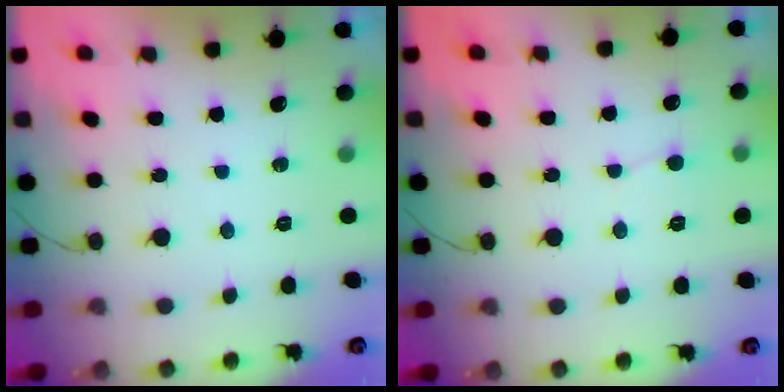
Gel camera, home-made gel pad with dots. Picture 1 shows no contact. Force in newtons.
{"total": 3.2, "press": 3.2, "slide": 0.4}